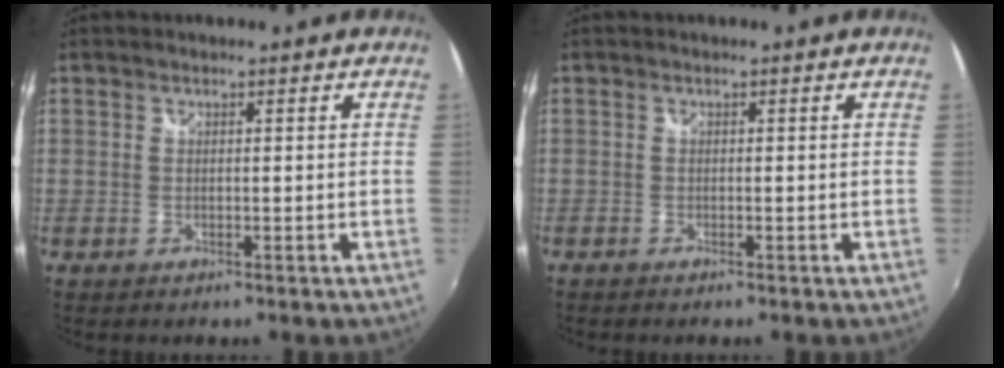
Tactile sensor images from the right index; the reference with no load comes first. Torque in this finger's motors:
{"motor_torque": [0.12, -0.08, 0.05, 0.01]}